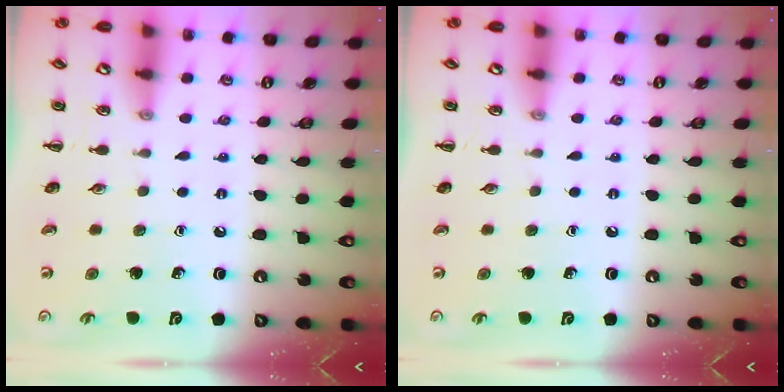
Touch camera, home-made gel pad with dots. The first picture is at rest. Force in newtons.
{"total": 0.0}